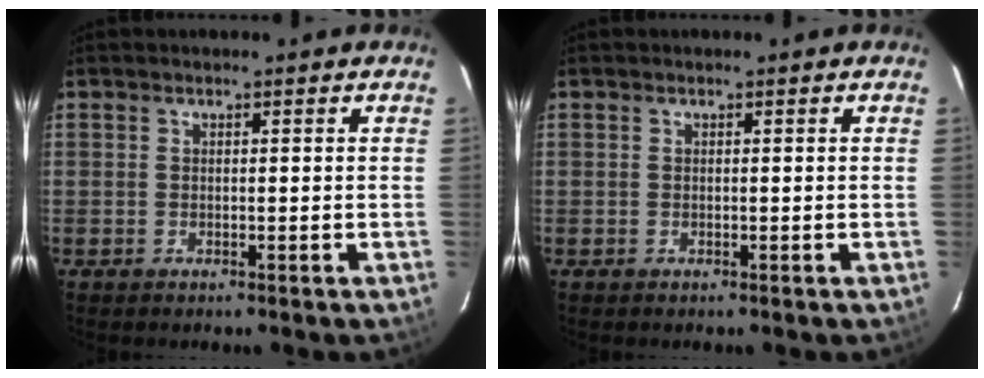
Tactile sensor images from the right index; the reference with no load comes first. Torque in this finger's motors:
{"motor_torque": [0.00, 0.00, 0.00, 0.00]}